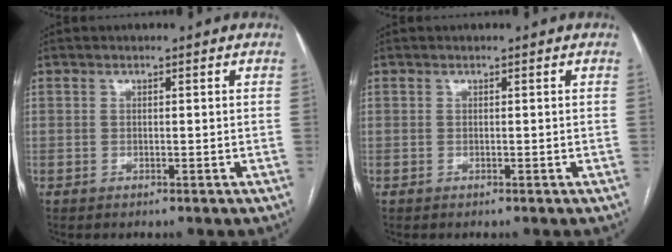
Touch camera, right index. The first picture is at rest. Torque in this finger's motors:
{"motor_torque": [0.33, 0.02, -0.02, -0.01]}